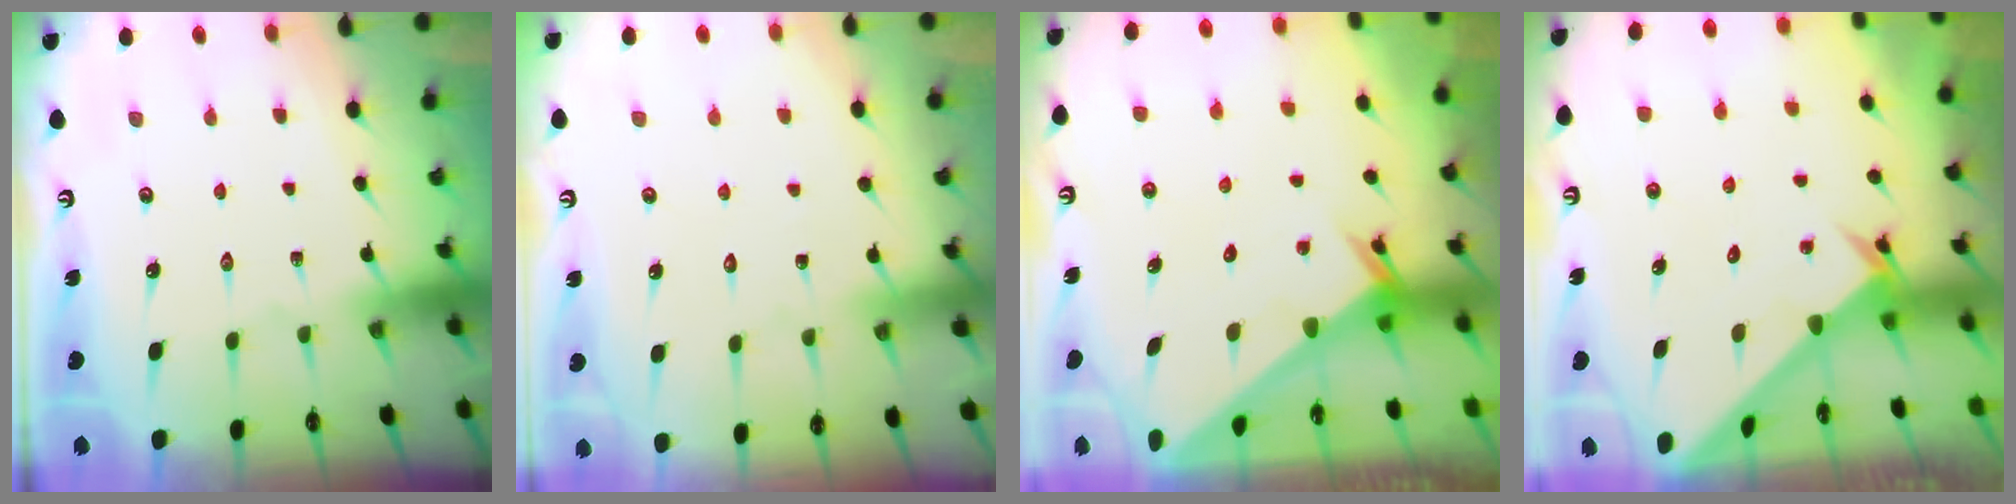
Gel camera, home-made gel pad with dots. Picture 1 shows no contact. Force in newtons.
{"total": 4.1, "press": 4.1, "slide": 0.3}
{"total": 2.0, "press": 2.0, "slide": 0.2}
{"total": 2.7, "press": 2.7, "slide": 0.2}